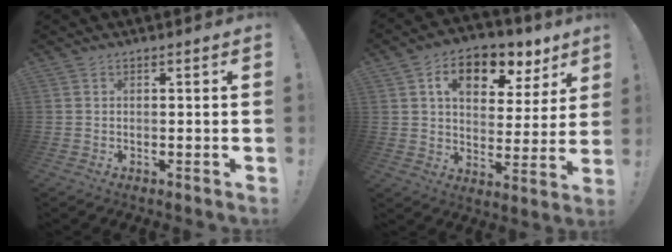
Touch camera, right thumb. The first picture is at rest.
{"total": 12.6, "force": [7.0, 7.3, 7.5], "torque": [-0.101, -0.039, 0.121]}